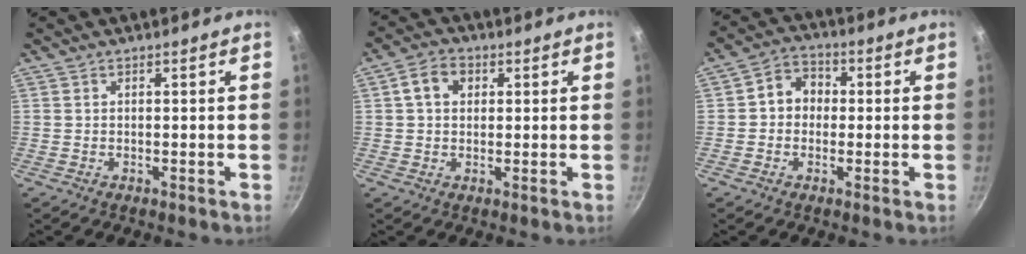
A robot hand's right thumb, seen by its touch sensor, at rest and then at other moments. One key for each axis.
{"total": 5.3, "fx": 1.4, "fy": 4.0, "fz": 3.2, "tx": -0.044, "ty": 0.008, "tz": 0.017}
{"total": 6.3, "fx": 0.2, "fy": 5.4, "fz": 3.2, "tx": -0.020, "ty": 0.014, "tz": -0.012}